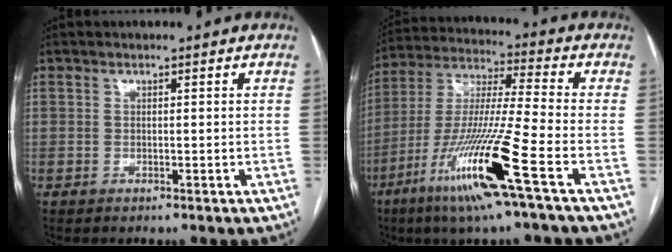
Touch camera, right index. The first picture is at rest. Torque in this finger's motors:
{"motor_torque": [2.13, 0.00, 1.05, 0.21]}